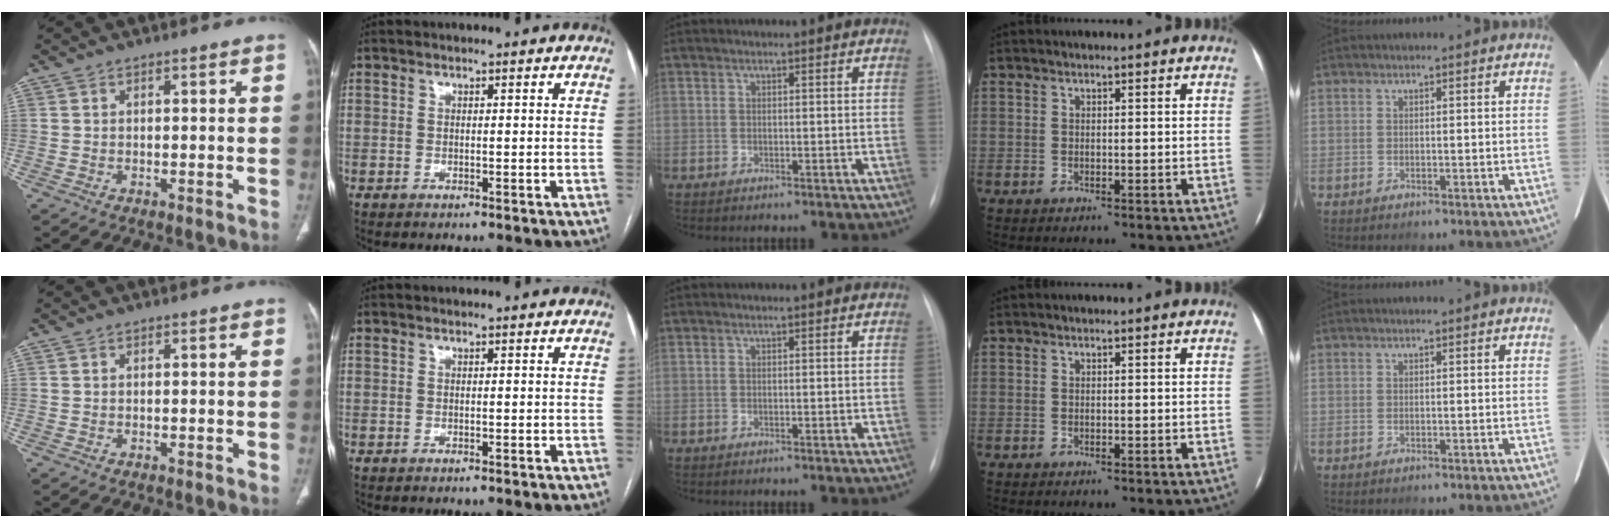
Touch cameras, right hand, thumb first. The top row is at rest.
{}